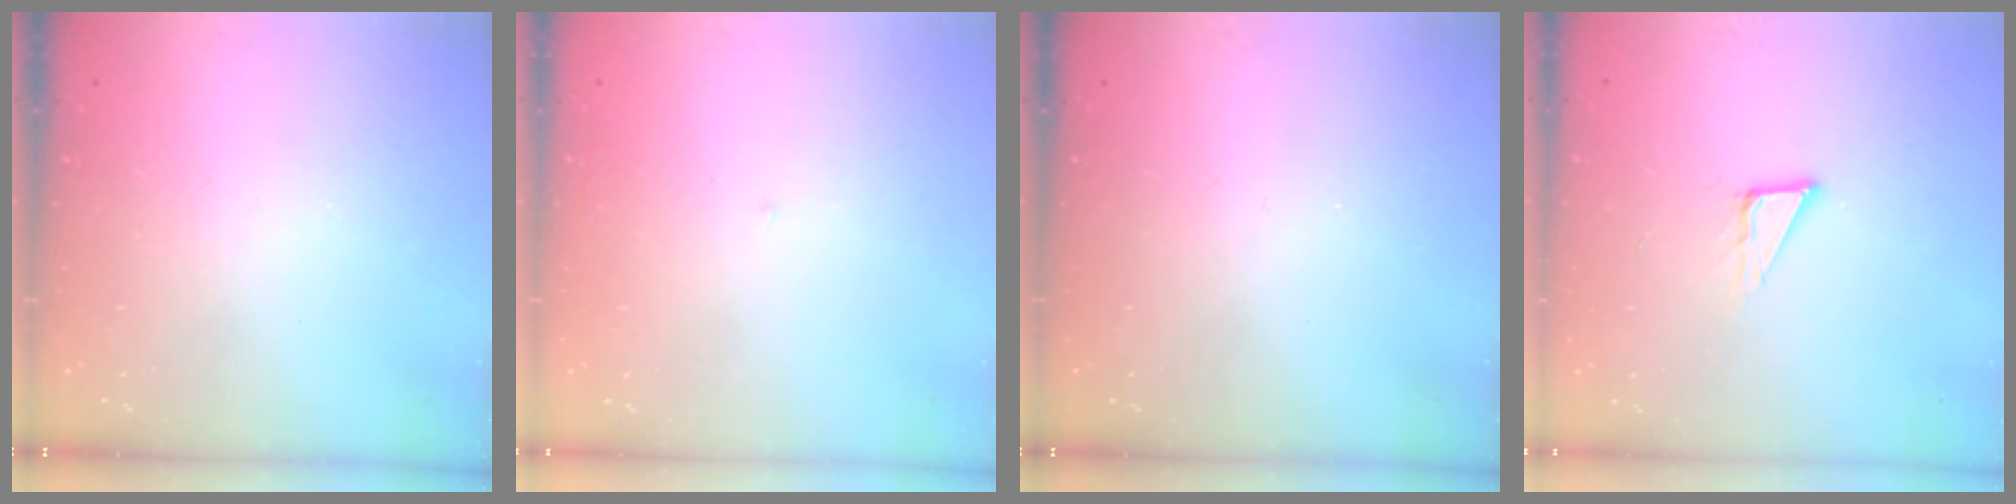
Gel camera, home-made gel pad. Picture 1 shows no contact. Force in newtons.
{"total": 2.0, "press": 2.0, "slide": 0.2}
{"total": 0.0}
{"total": 5.0, "press": 5.0, "slide": 0.2}